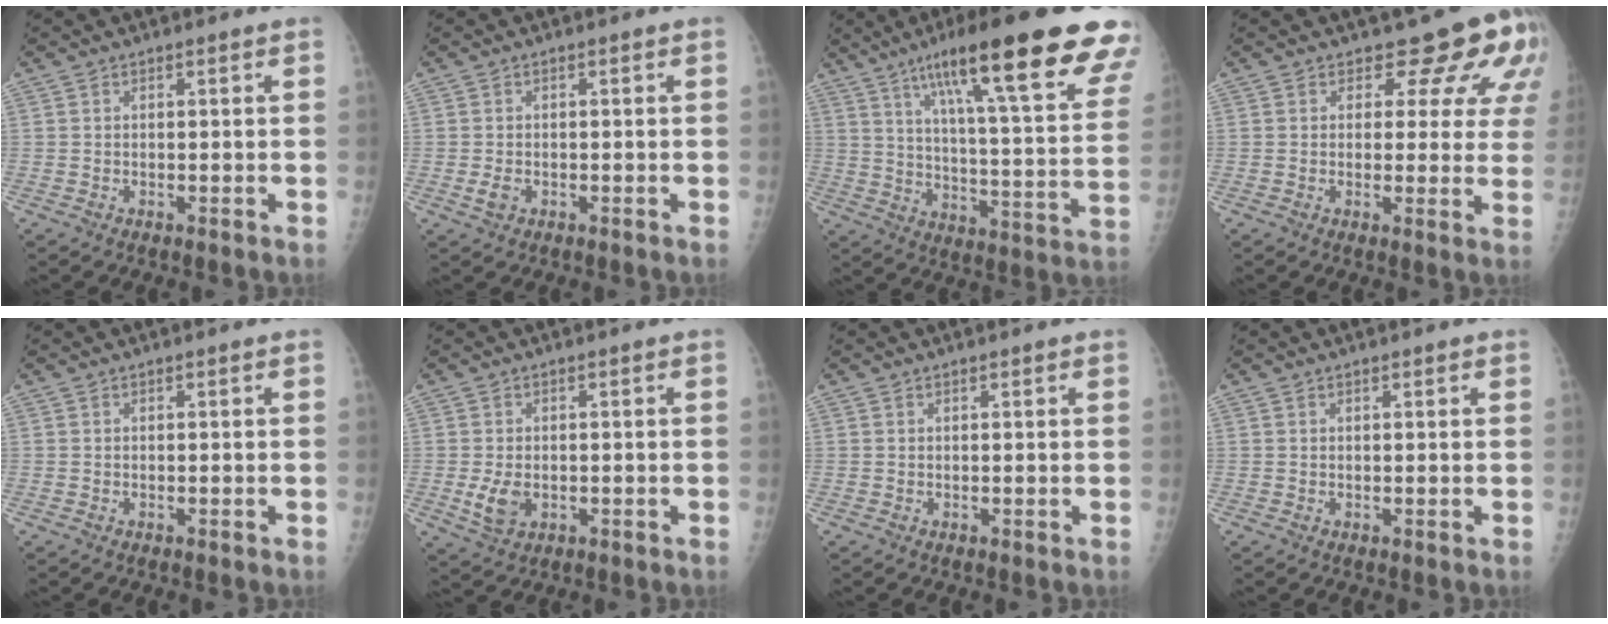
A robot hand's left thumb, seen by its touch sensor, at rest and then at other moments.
{"total": 1.8, "force": [-0.5, 1.2, 1.2], "torque": [-0.024, -0.002, -0.009]}
{"total": 28.4, "force": [17.3, 4.7, 22.0], "torque": [-0.306, -0.039, 0.250]}
{"total": 9.0, "force": [6.9, 4.5, 3.8], "torque": [0.000, -0.038, 0.059]}
{"total": 0.0}
{"total": 4.3, "force": [-0.7, 2.8, 3.1], "torque": [-0.060, -0.008, -0.007]}
{"total": 0.7, "force": [0.5, 0.2, 0.4], "torque": [-0.006, -0.001, 0.006]}
{"total": 1.0, "force": [0.7, 0.3, 0.6], "torque": [-0.008, -0.002, 0.008]}